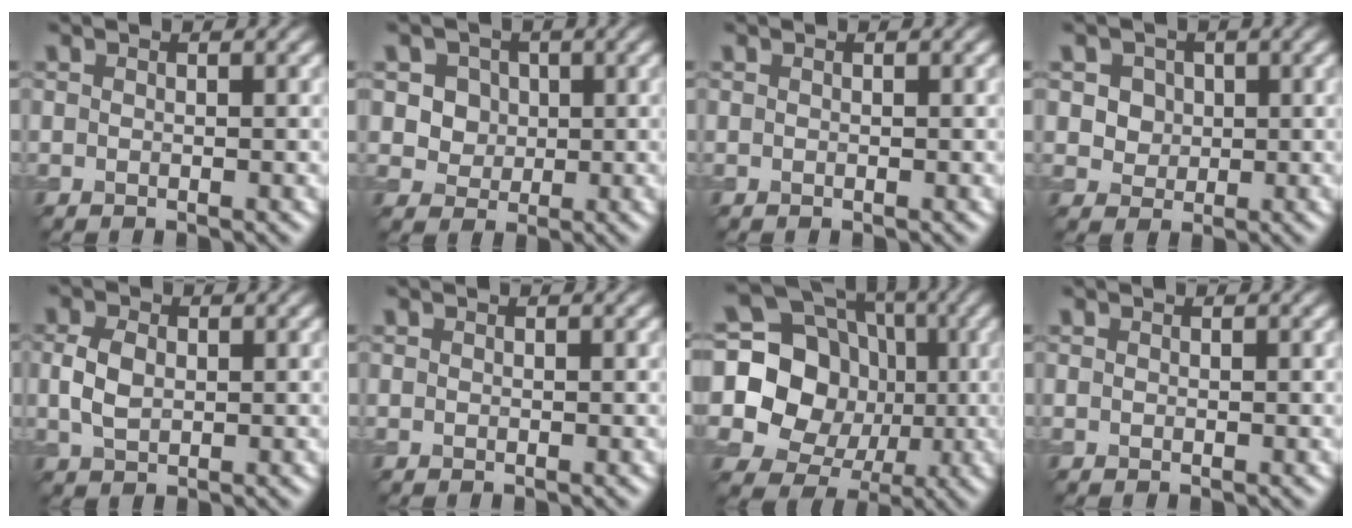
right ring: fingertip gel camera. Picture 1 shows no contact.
{"total": 4.3, "force": [1.5, 3.6, 1.8], "torque": [-0.033, 0.005, 0.027]}
{"total": 0.0}
{"total": 3.7, "force": [1.4, 3.0, 1.6], "torque": [-0.032, 0.006, 0.024]}
{"total": 3.1, "force": [0.3, 2.1, 2.2], "torque": [-0.051, 0.002, 0.005]}
{"total": 0.0}
{"total": 17.8, "force": [0.8, 16.0, 7.8], "torque": [-0.174, 0.041, -0.026]}
{"total": 0.0}